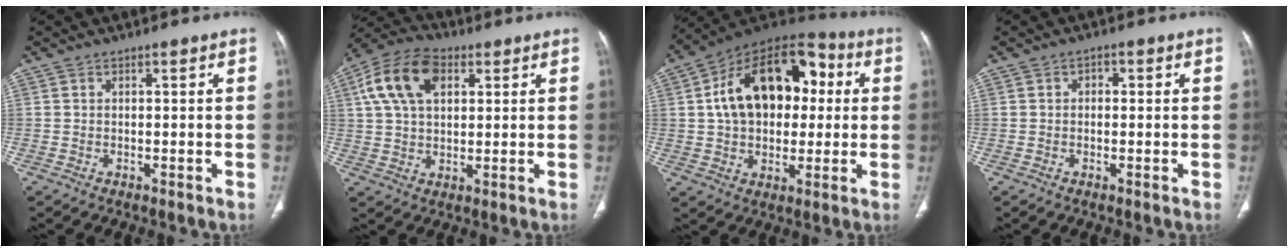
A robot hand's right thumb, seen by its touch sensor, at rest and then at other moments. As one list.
[{"total": 13.3, "force": [4.6, 8.2, 9.4], "torque": [-0.174, 0.014, 0.080]}, {"total": 22.1, "force": [3.3, 14.4, 16.4], "torque": [-0.236, 0.028, 0.048]}, {"total": 1.5, "force": [0.2, 1.1, 1.0], "torque": [-0.008, 0.007, 0.001]}]